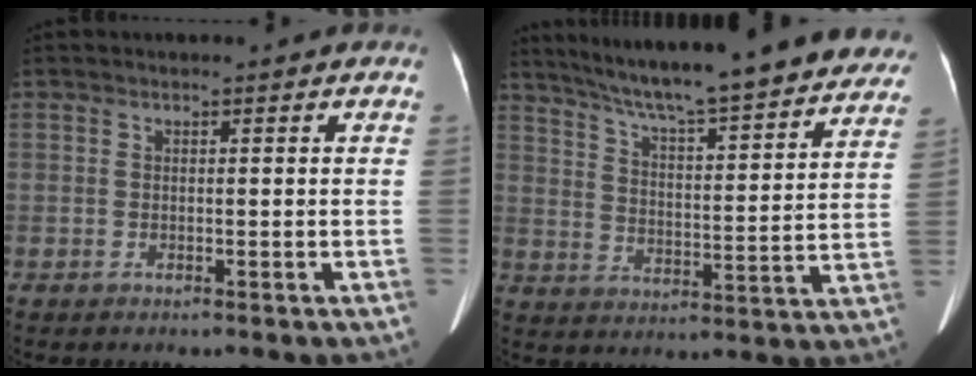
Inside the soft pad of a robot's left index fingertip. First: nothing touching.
{"total": 26.5, "force": [23.3, 3.1, 12.3], "torque": [-0.194, -0.025, 0.306]}